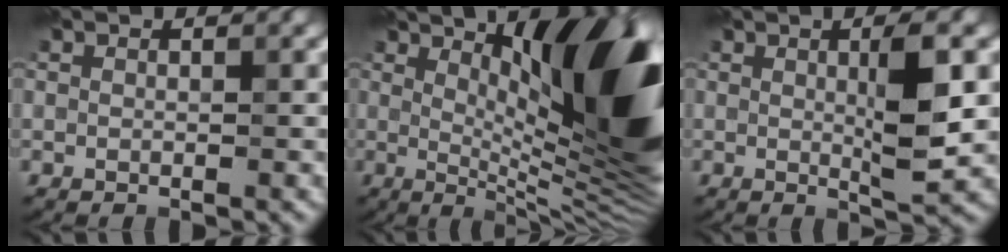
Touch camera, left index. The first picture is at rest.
{"total": 17.1, "force": [4.9, 4.9, 15.6], "torque": [-0.194, 0.018, 0.078]}
{"total": 4.4, "force": [0.6, 0.6, 4.3], "torque": [-0.070, -0.005, 0.010]}